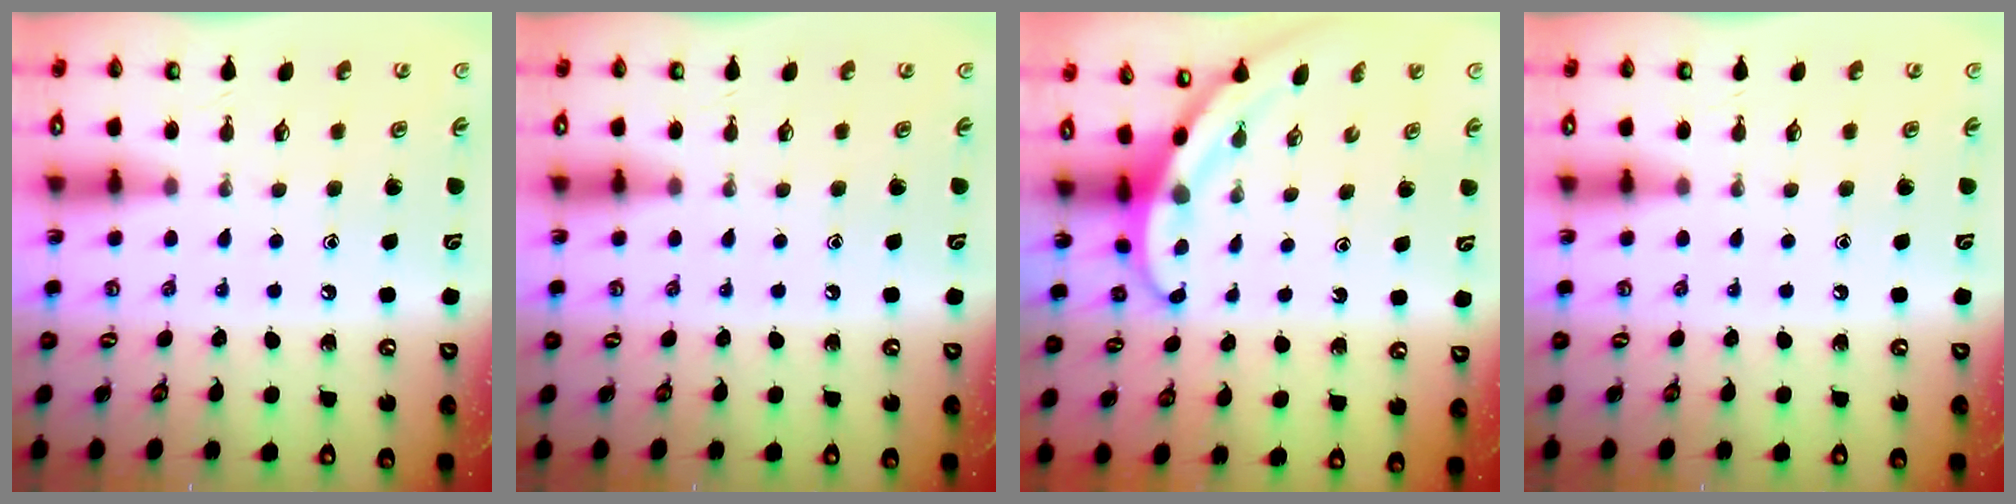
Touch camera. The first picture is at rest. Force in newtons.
{"total": 0.0}
{"total": 3.2, "press": 3.2, "slide": 0.1}
{"total": 0.0}